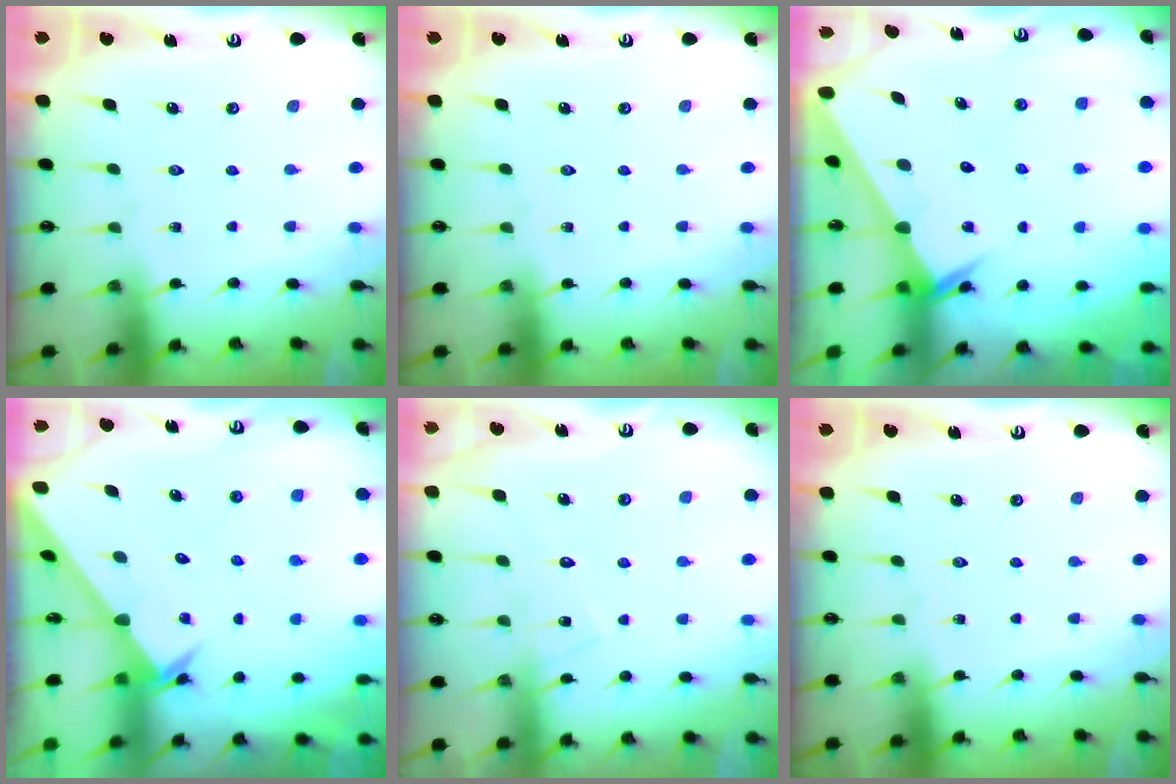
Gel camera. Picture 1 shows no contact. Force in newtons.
{"total": 0.0}
{"total": 2.5, "press": 2.5, "slide": 0.1}
{"total": 2.4, "press": 2.4, "slide": 0.2}
{"total": 8.1, "press": 8.0, "slide": 0.5}
{"total": 0.0}